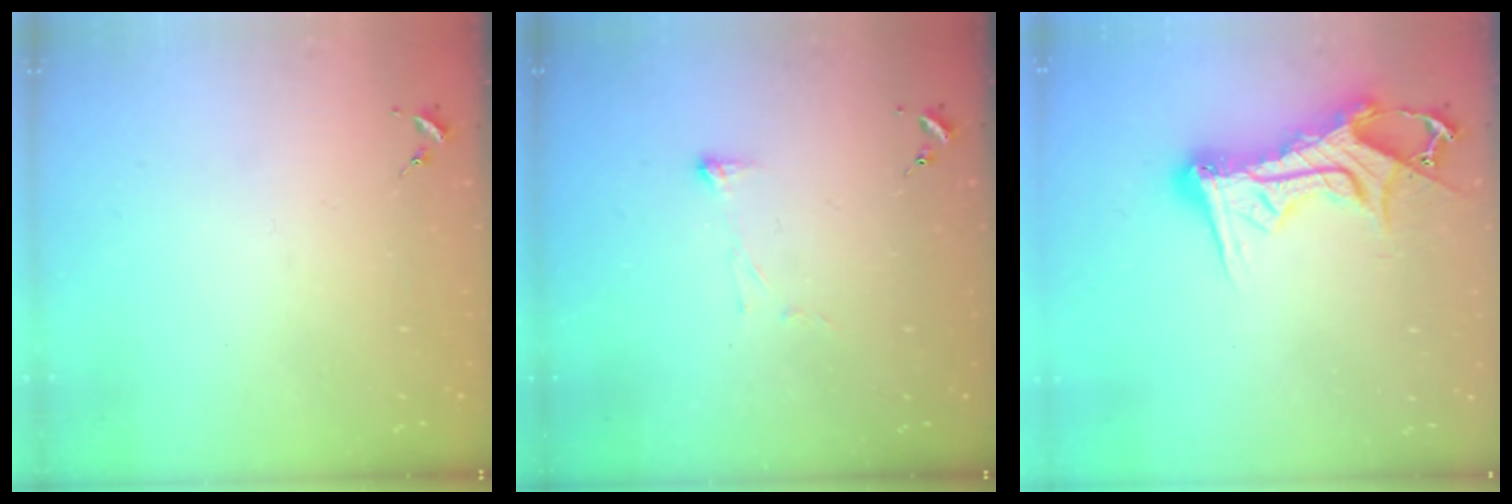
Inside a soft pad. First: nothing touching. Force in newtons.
{"total": 3.4, "press": 3.3, "slide": 0.7}
{"total": 15.4, "press": 15.3, "slide": 1.3}